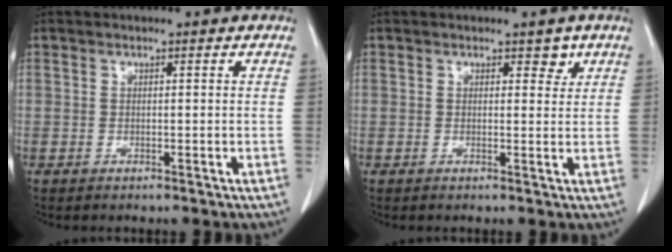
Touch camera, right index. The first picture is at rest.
{"total": 2.4, "force": [1.5, 1.3, 1.2], "torque": [-0.010, -0.004, 0.021]}